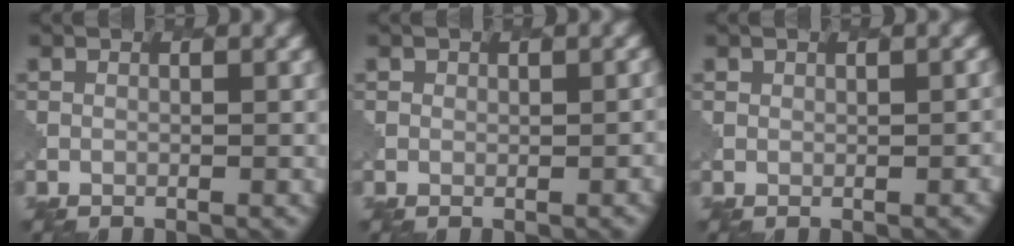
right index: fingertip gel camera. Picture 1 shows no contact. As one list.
[{"total": 2.2, "force": [0.0, 1.8, 1.4], "torque": [-0.005, -0.006, 0.003]}, {"total": 2.1, "force": [0.1, 1.6, 1.3], "torque": [-0.010, -0.006, 0.004]}]